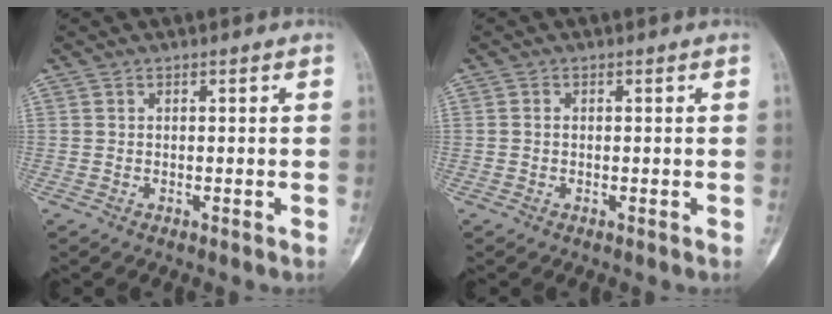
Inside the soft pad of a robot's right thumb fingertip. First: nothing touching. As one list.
[{"total": 0.8, "force": [-0.2, 0.6, 0.4], "torque": [-0.003, 0.002, -0.005]}]